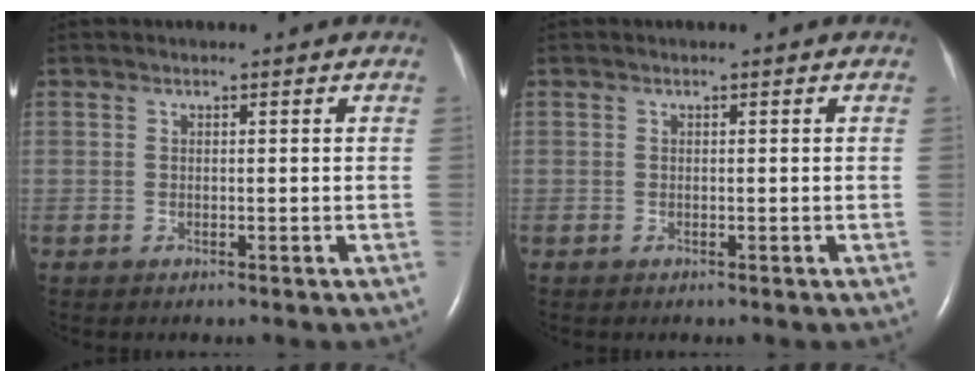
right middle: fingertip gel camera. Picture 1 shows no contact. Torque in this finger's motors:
{"motor_torque": [0.21, -0.21, -0.69, -0.19]}